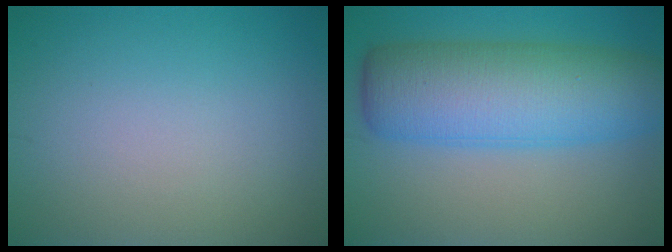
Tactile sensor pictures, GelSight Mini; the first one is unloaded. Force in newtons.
{"total": 10.1, "press": 10.1, "slide": 0.2}